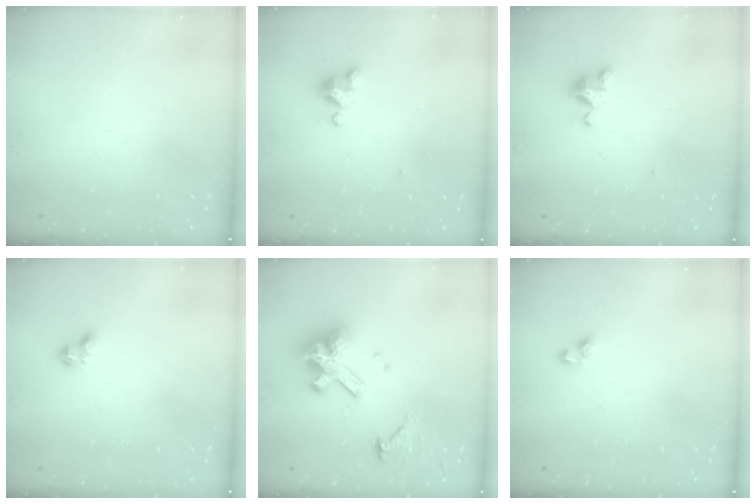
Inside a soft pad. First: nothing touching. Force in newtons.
{"total": 2.9, "press": 2.9, "slide": 0.3}
{"total": 2.9, "press": 2.9, "slide": 0.3}
{"total": 2.6, "press": 2.5, "slide": 0.5}
{"total": 14.4, "press": 14.4, "slide": 1.3}
{"total": 2.9, "press": 2.9, "slide": 0.3}